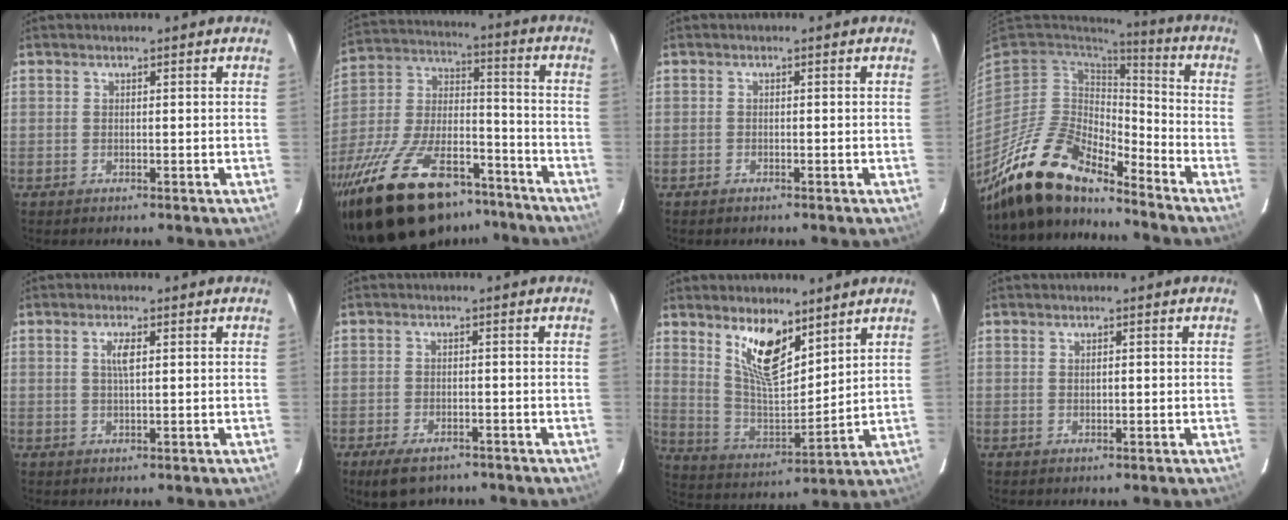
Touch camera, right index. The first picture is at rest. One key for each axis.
{"total": 28.8, "fx": -19.9, "fy": 12.5, "fz": 16.6, "tx": -0.325, "ty": -0.004, "tz": -0.310}
{"total": 0.6, "fx": -0.6, "fy": 0.3, "fz": 0.1, "tx": -0.004, "ty": 0.001, "tz": -0.012}
{"total": 17.1, "fx": -14.3, "fy": 4.9, "fz": 8.1, "tx": -0.162, "ty": -0.017, "tz": -0.272}
{"total": 2.6, "fx": 0.7, "fy": 0.8, "fz": 2.3, "tx": -0.045, "ty": 0.002, "tz": 0.013}
{"total": 6.6, "fx": -4.9, "fy": 3.0, "fz": 3.3, "tx": -0.081, "ty": -0.013, "tz": -0.078}
{"total": 12.5, "fx": 8.0, "fy": 4.7, "fz": 8.5, "tx": -0.156, "ty": -0.007, "tz": 0.160}
{"total": 0.9, "fx": 0.2, "fy": 0.5, "fz": 0.8, "tx": -0.013, "ty": 0.003, "tz": 0.004}